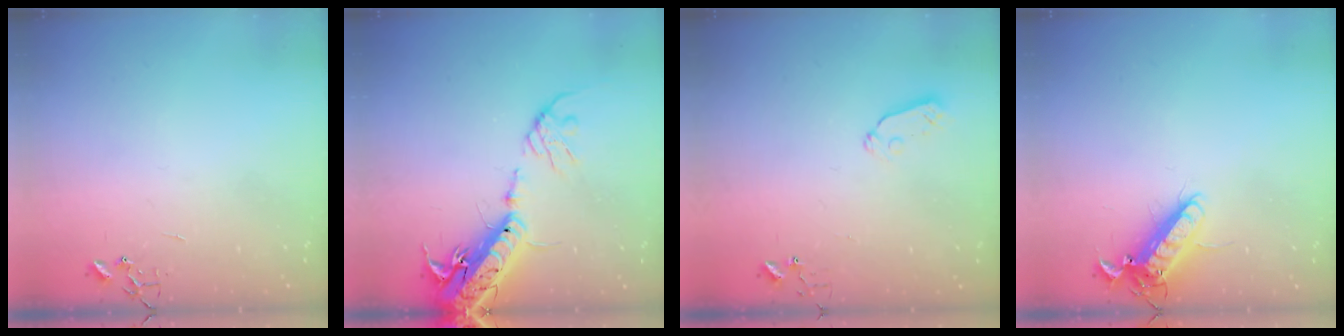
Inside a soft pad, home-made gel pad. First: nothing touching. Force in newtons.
{"total": 19.6, "press": 19.1, "slide": 4.3}
{"total": 3.7, "press": 3.6, "slide": 0.5}
{"total": 13.3, "press": 13.0, "slide": 2.5}